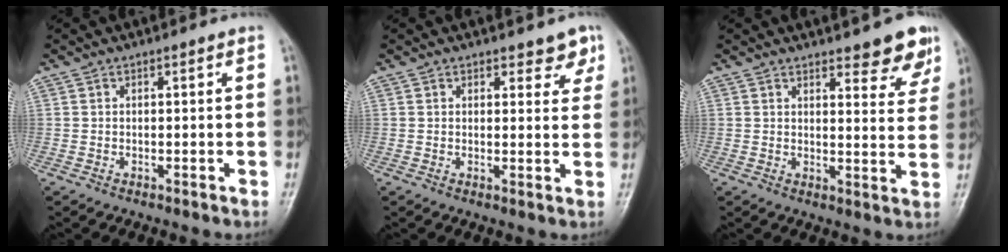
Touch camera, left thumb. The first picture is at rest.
{"total": 3.4, "force": [2.5, 2.0, 1.2], "torque": [0.017, -0.013, 0.030]}
{"total": 7.7, "force": [5.9, 2.5, 4.4], "torque": [-0.023, -0.037, 0.066]}